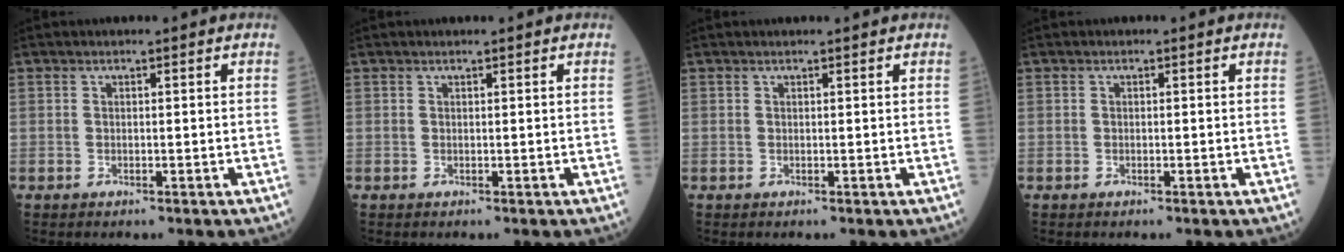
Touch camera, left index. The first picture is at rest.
{"total": 0.7, "force": [0.6, -0.1, 0.3], "torque": [-0.007, 0.004, 0.013]}
{"total": 1.8, "force": [1.7, -0.1, 0.7], "torque": [-0.007, 0.011, 0.023]}
{"total": 0.0}